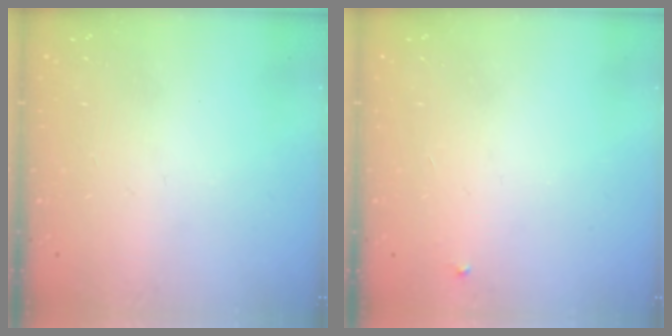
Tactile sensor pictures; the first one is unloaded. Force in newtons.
{"total": 2.1, "press": 2.1, "slide": 0.1}